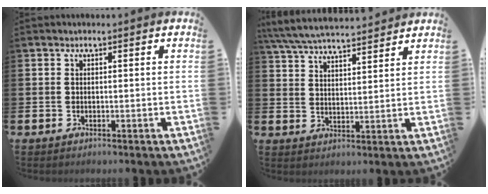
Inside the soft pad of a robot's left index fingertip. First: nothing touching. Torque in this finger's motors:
{"motor_torque": [0.92, -1.22, 0.59, 0.20]}